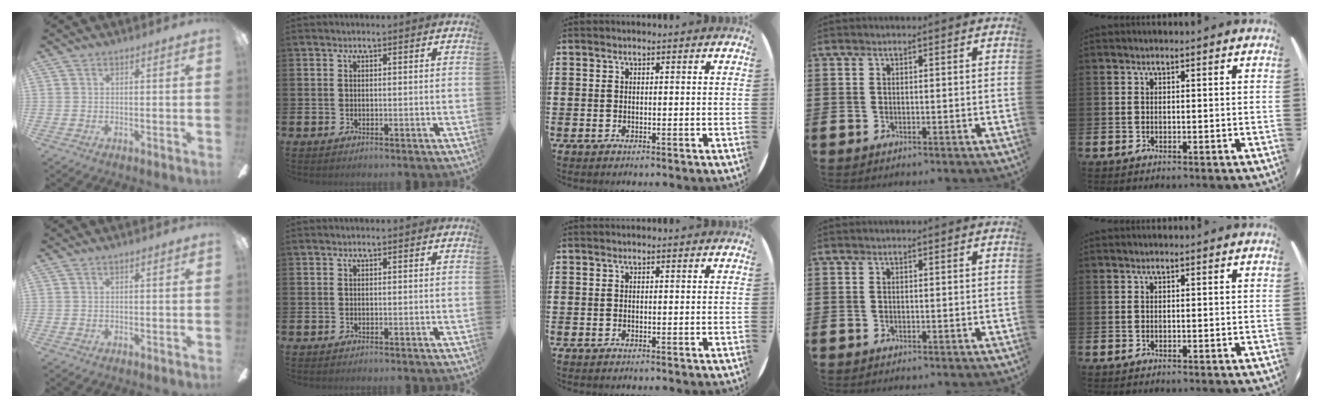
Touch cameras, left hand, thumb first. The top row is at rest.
{}